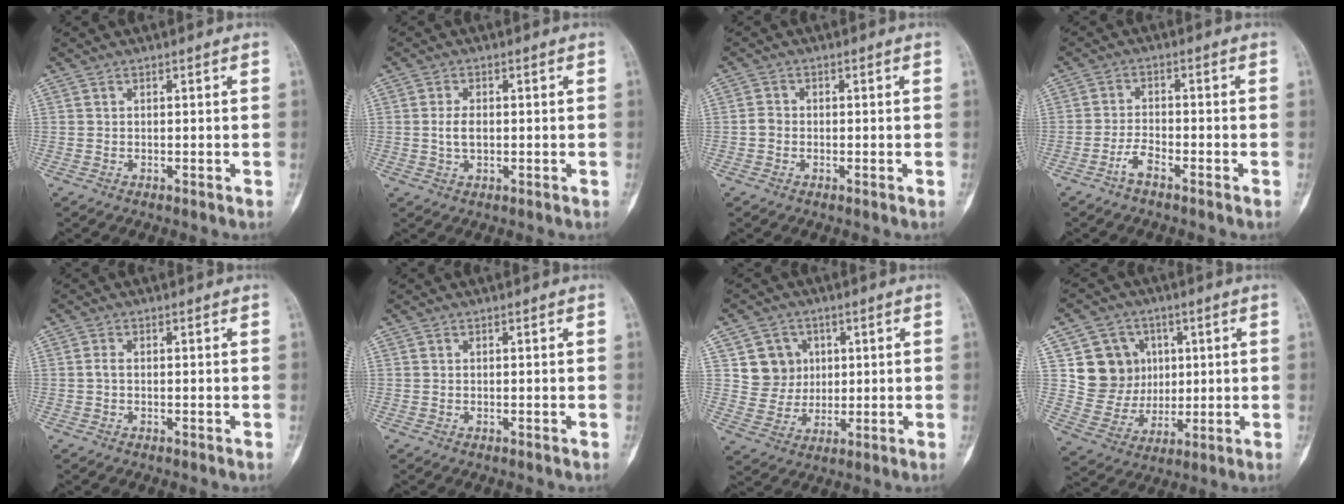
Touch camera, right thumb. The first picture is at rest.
{"total": 3.2, "force": [-0.1, 1.8, 2.6], "torque": [-0.052, 0.002, -0.001]}
{"total": 1.8, "force": [-0.5, 1.5, 0.8], "torque": [-0.009, 0.005, -0.013]}
{"total": 3.3, "force": [-2.3, 0.9, 2.1], "torque": [-0.044, 0.017, -0.050]}
{"total": 1.0, "force": [-0.1, 0.5, 0.8], "torque": [-0.017, 0.001, -0.005]}
{"total": 0.0}
{"total": 7.8, "force": [2.3, 7.2, 1.7], "torque": [0.006, -0.005, 0.043]}
{"total": 11.9, "force": [3.1, 11.0, 3.4], "torque": [-0.012, -0.004, 0.066]}